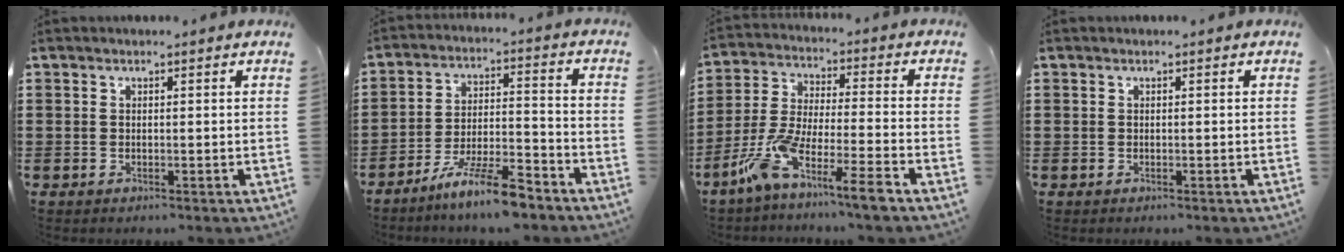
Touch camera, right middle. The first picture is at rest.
{"total": 9.3, "force": [-7.4, 0.8, 5.6], "torque": [-0.111, 0.002, -0.141]}
{"total": 9.3, "force": [-7.2, 0.1, 5.9], "torque": [-0.138, -0.012, -0.148]}
{"total": 0.0}